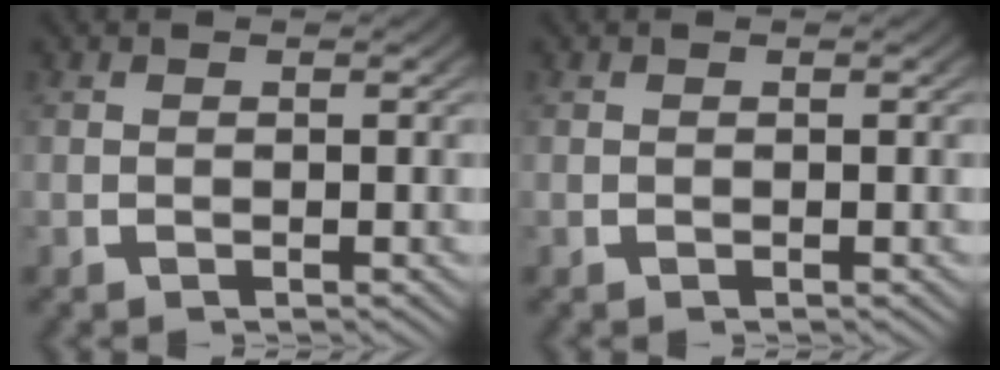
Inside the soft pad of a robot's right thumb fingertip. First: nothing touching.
{"total": 0.0}